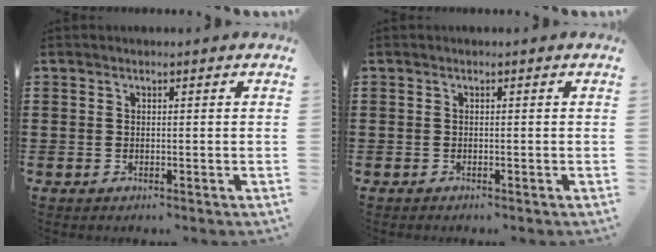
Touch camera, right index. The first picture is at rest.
{"total": 0.0}